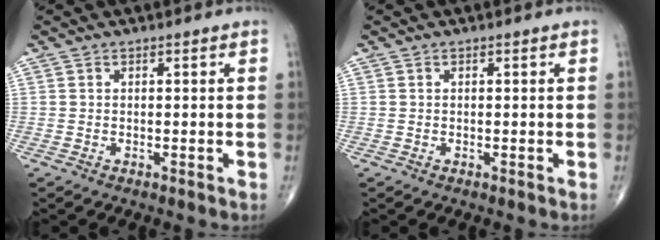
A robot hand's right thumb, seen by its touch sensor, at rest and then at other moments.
{"total": 0.0}